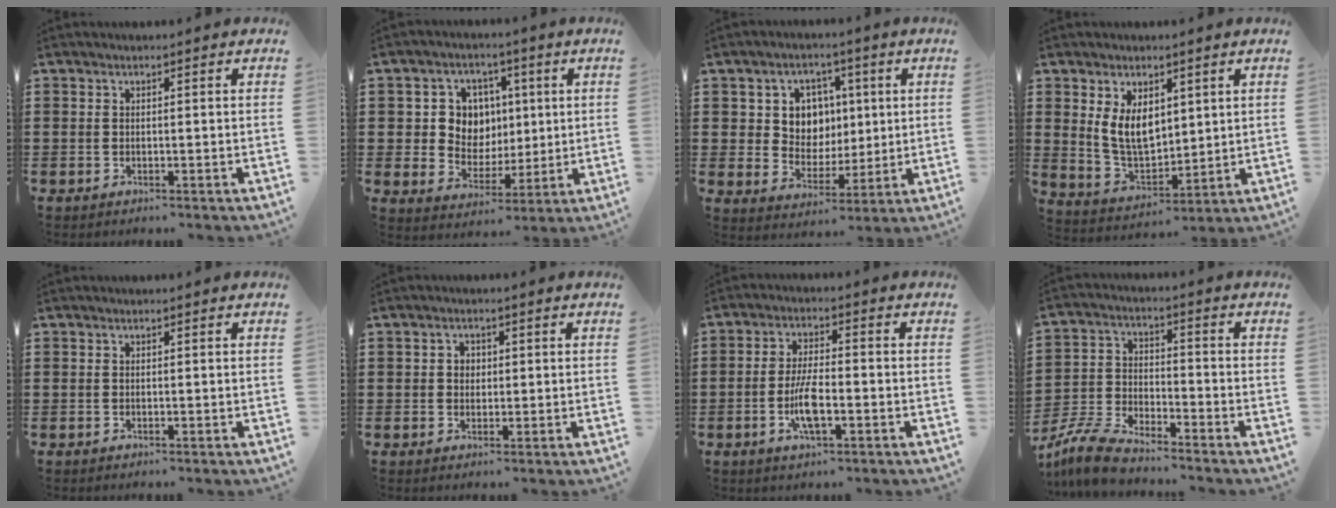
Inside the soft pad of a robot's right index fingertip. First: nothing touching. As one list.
[{"total": 8.1, "force": [1.6, 7.3, 3.1], "torque": [-0.080, 0.016, 0.030]}, {"total": 7.2, "force": [2.0, 6.3, 2.8], "torque": [-0.072, 0.012, 0.034]}, {"total": 7.2, "force": [2.4, 4.6, 5.0], "torque": [-0.107, 0.001, 0.045]}, {"total": 0.0}, {"total": 1.8, "force": [0.1, 1.7, 0.8], "torque": [-0.020, 0.010, 0.000]}, {"total": 6.7, "force": [-2.0, 1.8, 6.1], "torque": [-0.129, -0.005, -0.043]}, {"total": 7.6, "force": [-7.1, 1.1, 2.6], "torque": [-0.078, 0.001, -0.143]}]